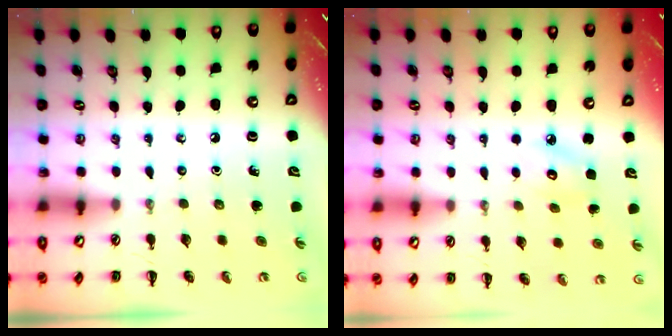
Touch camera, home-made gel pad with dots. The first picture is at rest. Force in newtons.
{"total": 4.0, "press": 3.9, "slide": 0.8}